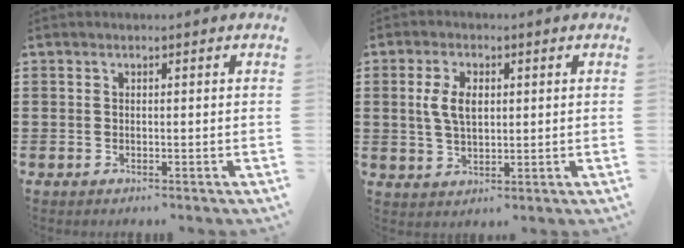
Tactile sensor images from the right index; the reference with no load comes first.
{"total": 5.1, "force": [1.0, 2.8, 4.2], "torque": [-0.095, 0.009, 0.013]}